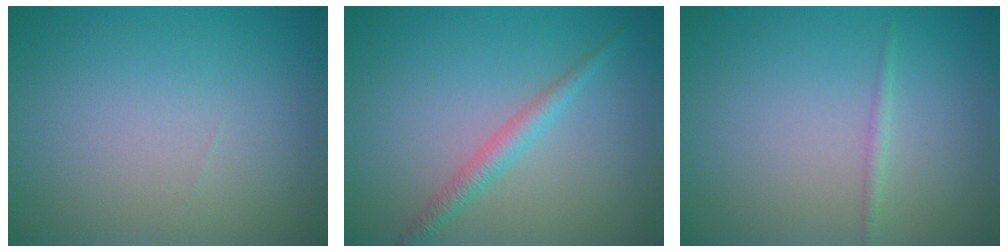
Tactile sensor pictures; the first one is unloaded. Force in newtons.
{"total": 1.9, "press": 1.9, "slide": 0.1}
{"total": 0.7, "press": 0.7, "slide": 0.0}